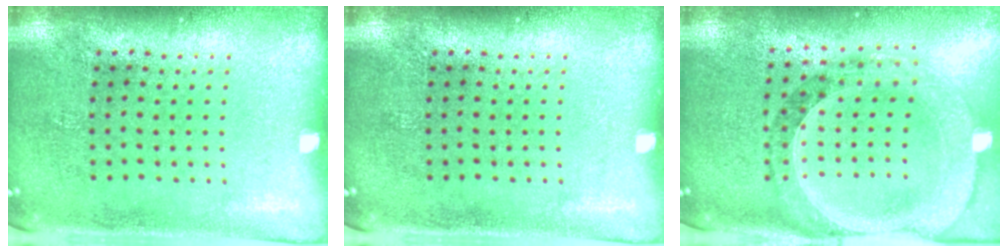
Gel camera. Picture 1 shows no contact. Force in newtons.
{"total": 0.0}
{"total": 1.6, "press": 1.5, "slide": 0.5}